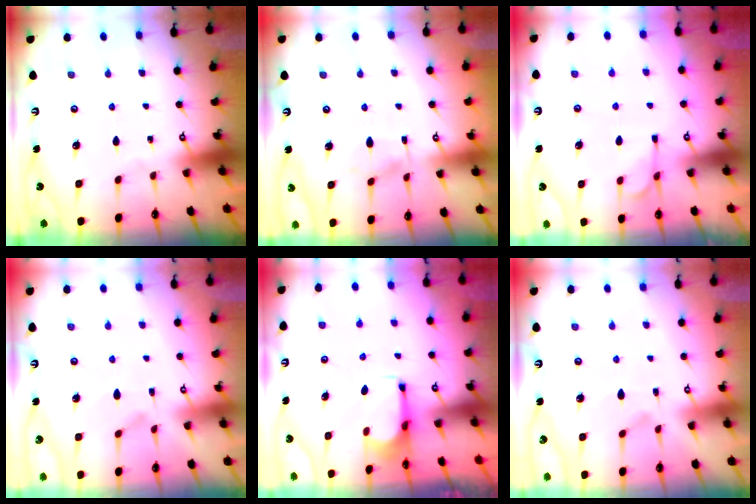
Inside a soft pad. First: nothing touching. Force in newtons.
{"total": 4.5, "press": 4.4, "slide": 0.2}
{"total": 2.0, "press": 1.4, "slide": 1.3}
{"total": 1.7, "press": 1.2, "slide": 1.2}
{"total": 2.5, "press": 2.4, "slide": 0.9}
{"total": 2.0, "press": 1.6, "slide": 1.2}